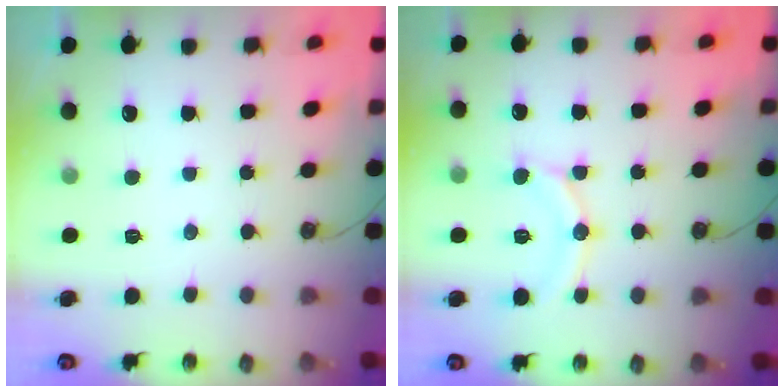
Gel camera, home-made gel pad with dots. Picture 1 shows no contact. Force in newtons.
{"total": 11.1, "press": 11.1, "slide": 1.1}